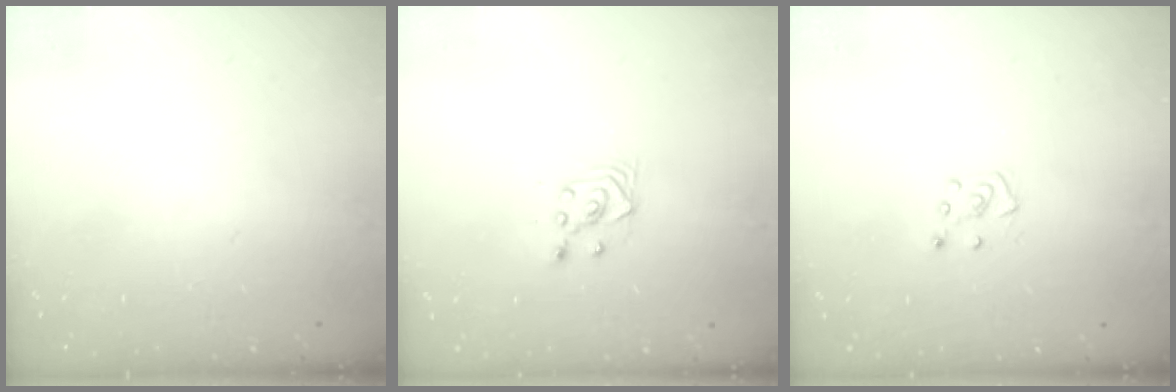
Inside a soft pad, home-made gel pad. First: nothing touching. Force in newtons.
{"total": 3.6, "press": 3.2, "slide": 1.6}
{"total": 3.7, "press": 3.6, "slide": 0.4}